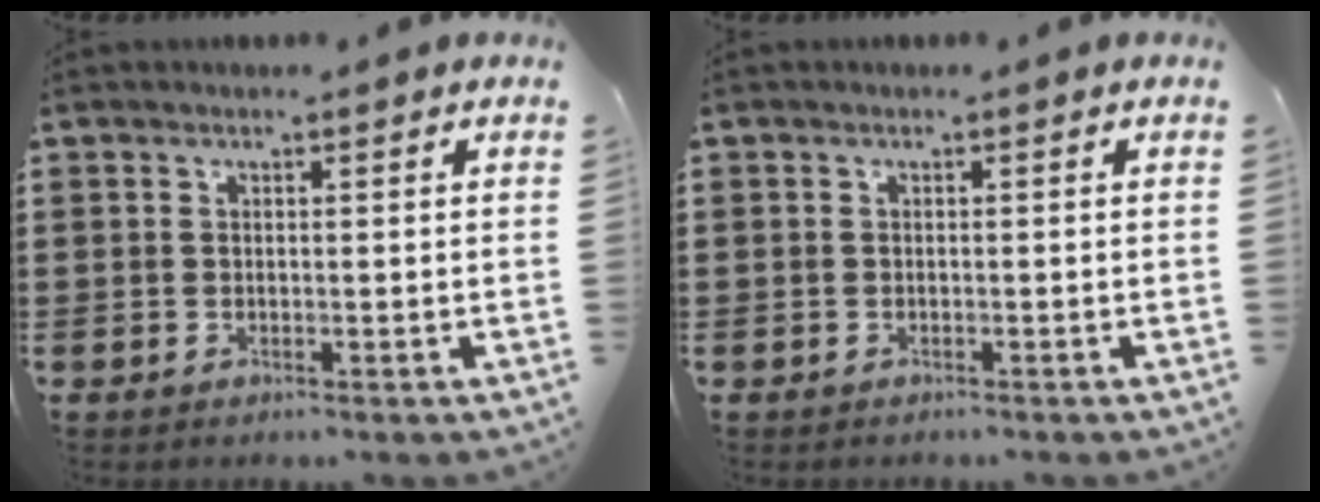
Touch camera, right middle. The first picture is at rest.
{"total": 0.5, "force": [-0.4, 0.3, 0.0], "torque": [0.000, 0.002, -0.009]}